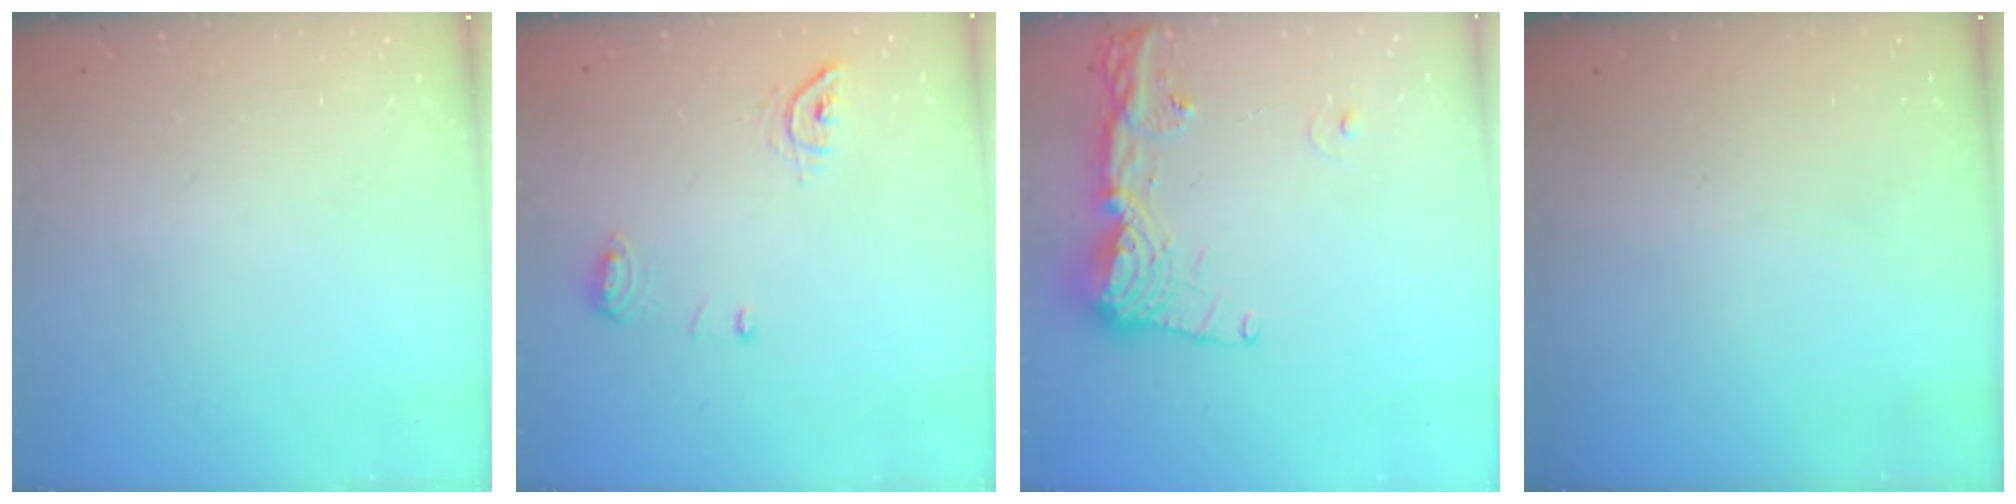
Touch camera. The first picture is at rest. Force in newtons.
{"total": 7.9, "press": 7.8, "slide": 1.3}
{"total": 15.2, "press": 15.1, "slide": 1.5}
{"total": 0.0}